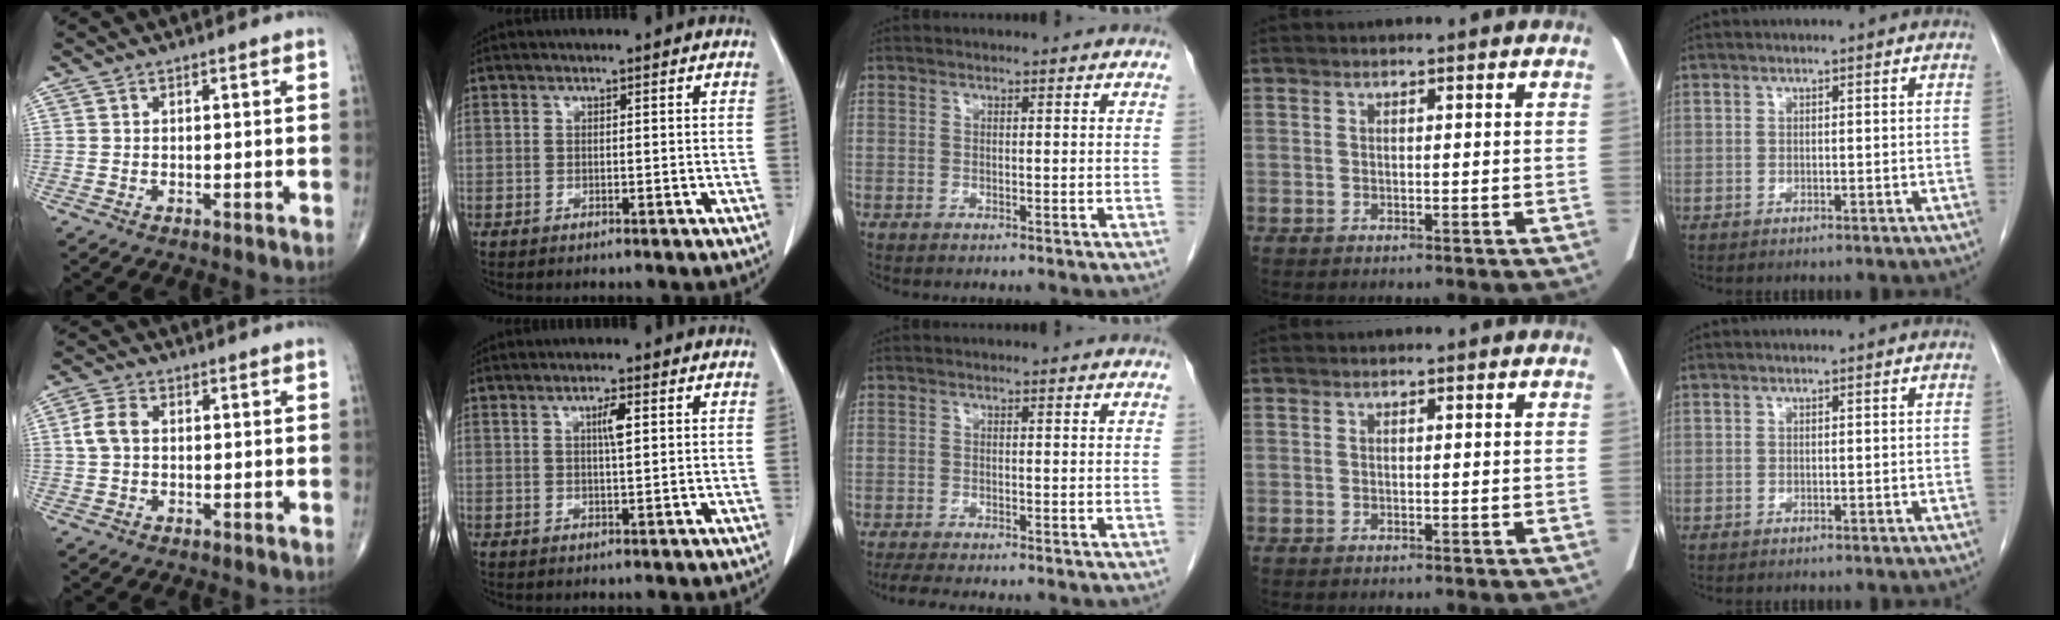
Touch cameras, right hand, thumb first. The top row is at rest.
{"thumb": {"total": 4.3, "force": [0.4, 2.9, 3.1], "torque": [-0.069, 0.012, 0.003]}, "index": {"total": 2.7, "force": [0.8, 0.3, 2.5], "torque": [-0.044, 0.000, 0.014]}, "middle": {"total": 4.7, "force": [-4.0, 0.5, 2.5], "torque": [-0.043, -0.015, -0.059]}}